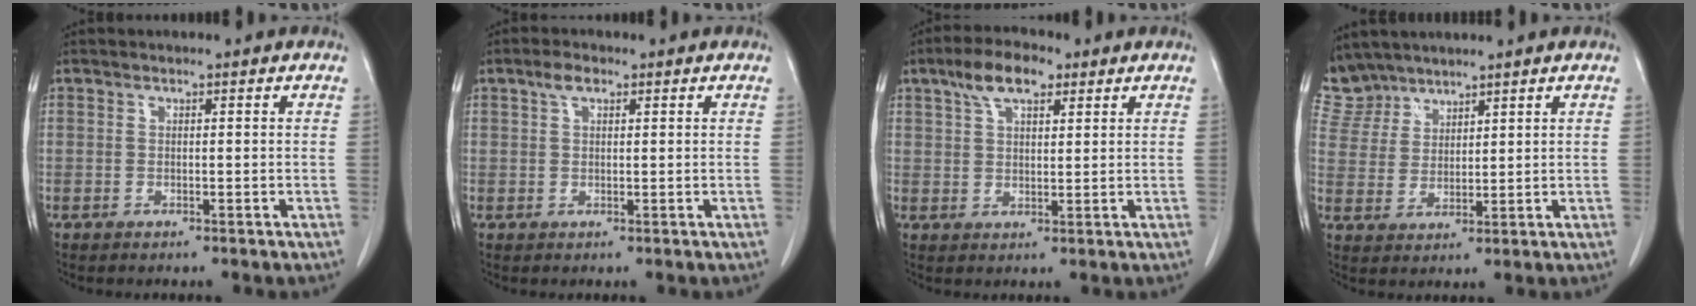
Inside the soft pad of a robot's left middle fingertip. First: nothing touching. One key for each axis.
{"total": 2.1, "fx": 1.2, "fy": 1.0, "fz": 1.5, "tx": -0.032, "ty": 0.009, "tz": 0.024}
{"total": 6.7, "fx": 4.0, "fy": 2.8, "fz": 4.6, "tx": -0.091, "ty": 0.019, "tz": 0.072}
{"total": 6.3, "fx": 5.9, "fy": 2.2, "fz": -0.4, "tx": 0.003, "ty": 0.005, "tz": 0.131}